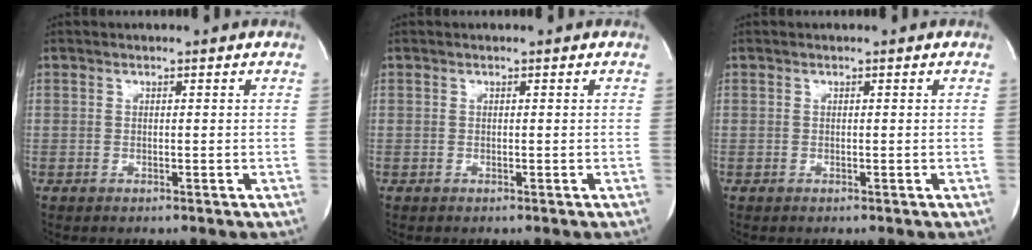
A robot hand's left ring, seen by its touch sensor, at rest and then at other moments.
{"total": 0.0}
{"total": 0.0}